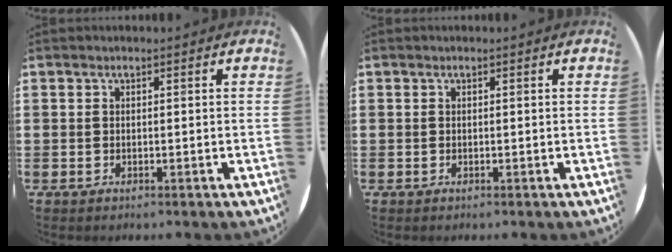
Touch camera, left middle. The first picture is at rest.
{"total": 0.0}